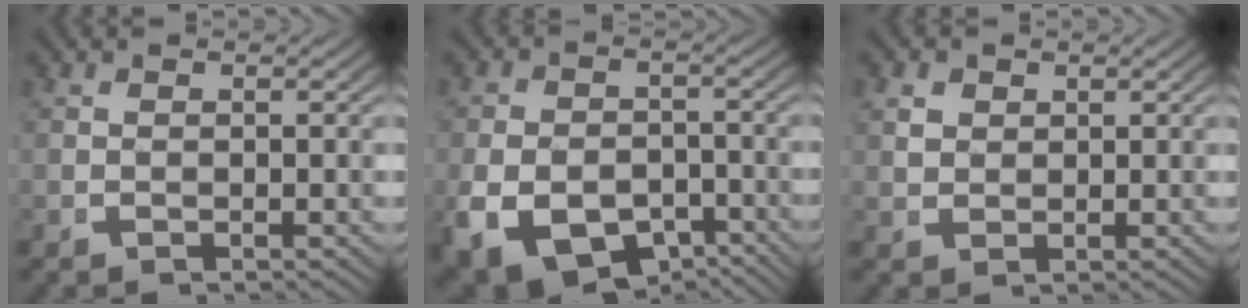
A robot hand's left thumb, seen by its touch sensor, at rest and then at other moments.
{"total": 10.7, "force": [-5.1, 7.5, 5.6], "torque": [-0.113, -0.052, -0.063]}
{"total": 2.0, "force": [1.1, 1.5, 0.8], "torque": [-0.017, -0.002, 0.029]}